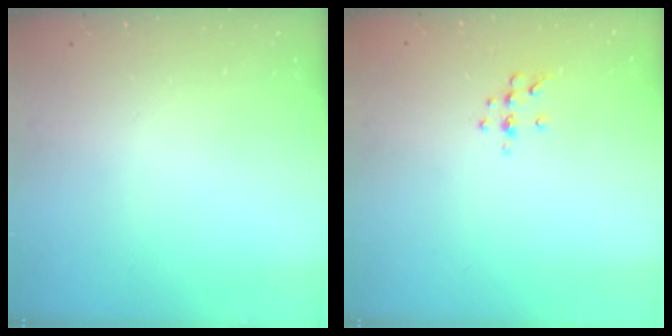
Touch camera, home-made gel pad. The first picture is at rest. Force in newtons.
{"total": 6.5, "press": 6.4, "slide": 1.2}